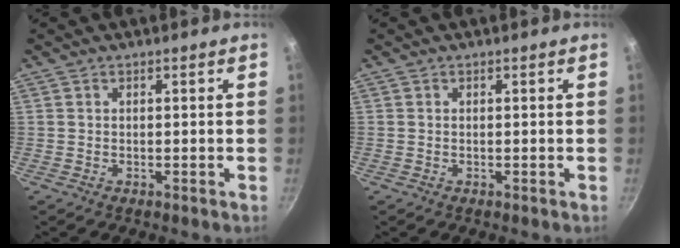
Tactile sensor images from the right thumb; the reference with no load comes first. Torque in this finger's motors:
{"motor_torque": [0.21, 0.12, 0.09, 0.41, 0.05]}